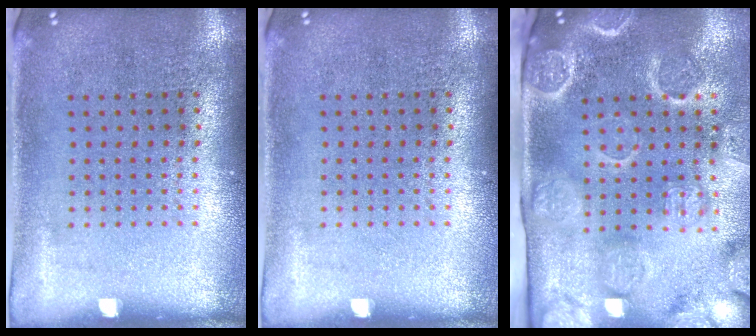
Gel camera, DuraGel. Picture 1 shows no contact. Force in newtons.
{"total": 0.0}
{"total": 4.1, "press": 3.4, "slide": 2.4}